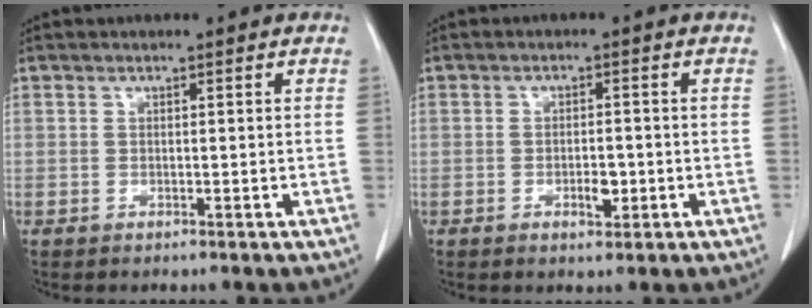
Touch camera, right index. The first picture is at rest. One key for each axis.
{"total": 2.7, "fx": -0.8, "fy": 1.2, "fz": 2.3, "tx": -0.036, "ty": 0.002, "tz": -0.005}